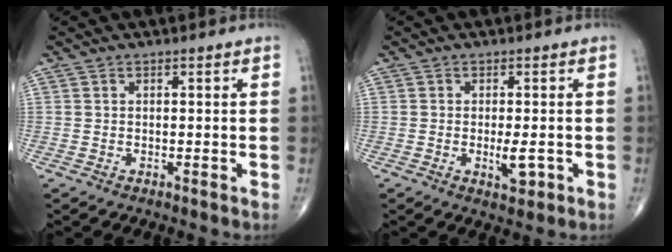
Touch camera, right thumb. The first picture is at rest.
{"total": 3.6, "force": [-0.9, 1.3, 3.2], "torque": [-0.047, -0.005, -0.011]}